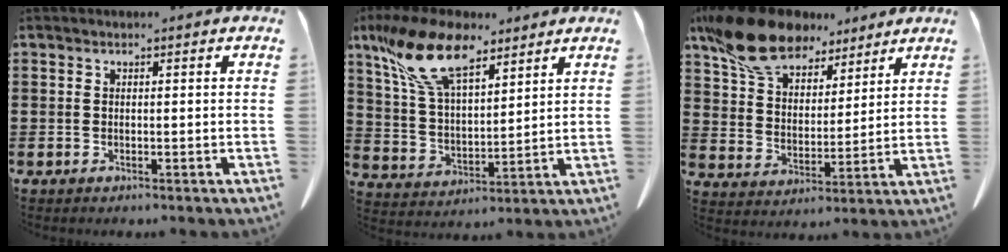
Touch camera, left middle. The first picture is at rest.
{"total": 13.8, "force": [9.4, 5.4, 8.6], "torque": [-0.205, -0.020, 0.172]}
{"total": 13.1, "force": [10.3, 5.3, 6.0], "torque": [-0.151, -0.031, 0.196]}